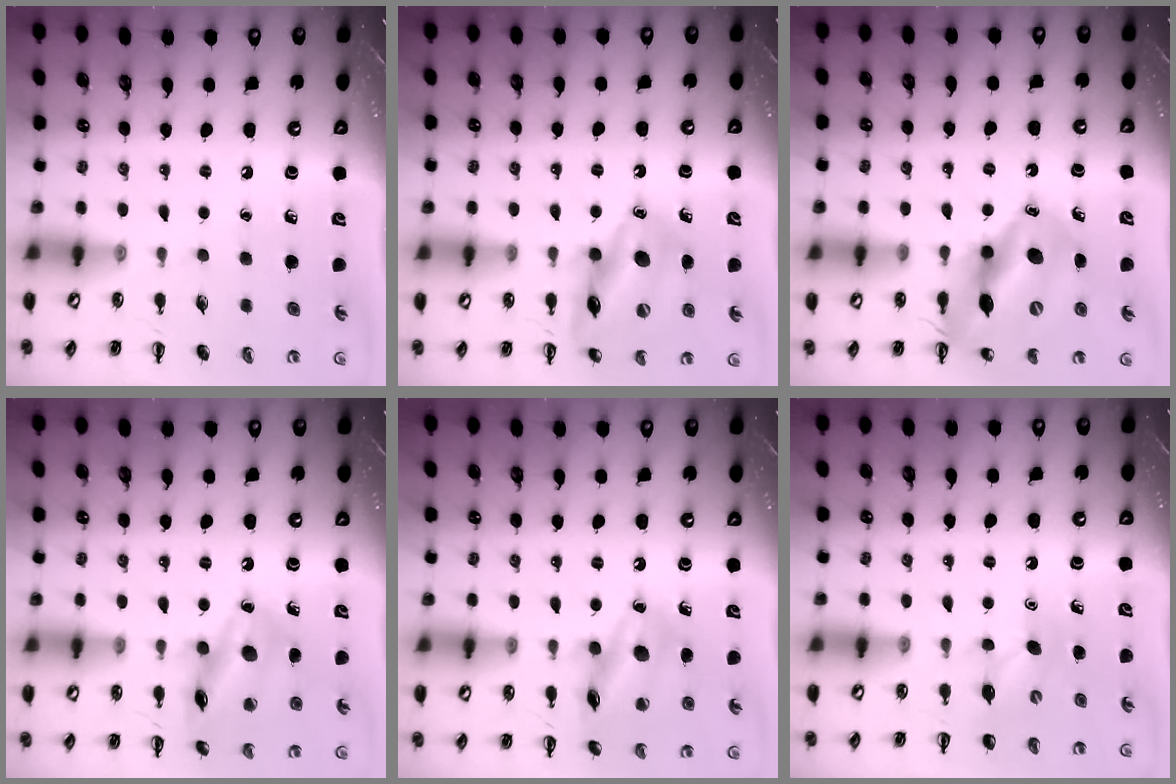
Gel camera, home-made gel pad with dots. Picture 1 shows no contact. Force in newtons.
{"total": 15.1, "press": 14.9, "slide": 2.3}
{"total": 15.1, "press": 14.4, "slide": 4.5}
{"total": 15.4, "press": 15.3, "slide": 1.5}
{"total": 15.0, "press": 14.9, "slide": 1.4}
{"total": 4.2, "press": 4.1, "slide": 0.9}